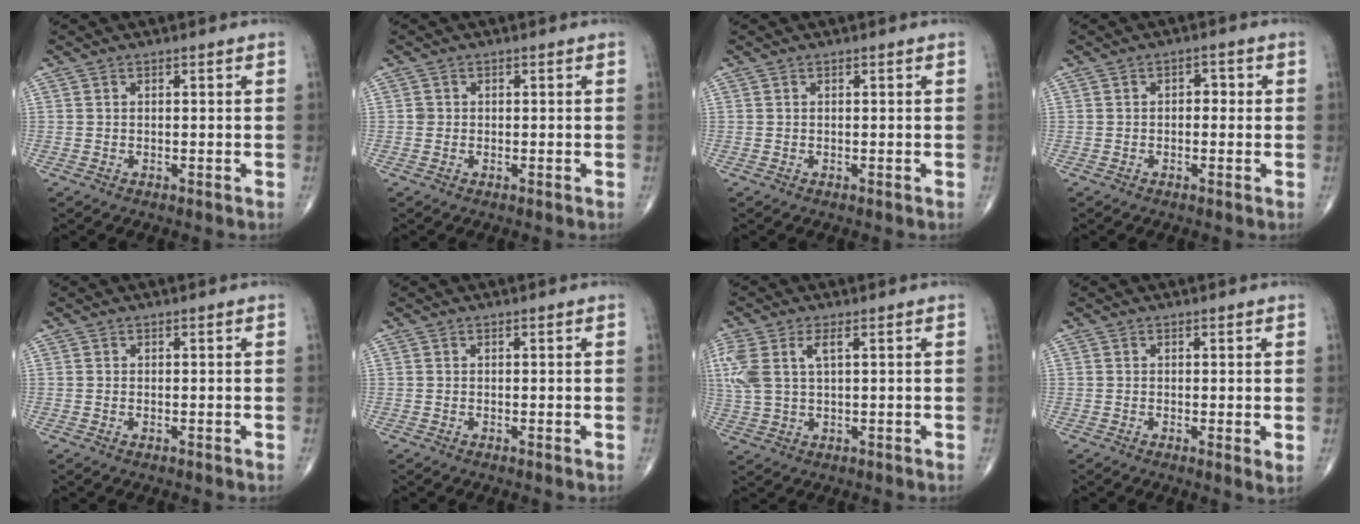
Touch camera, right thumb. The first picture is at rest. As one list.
[{"total": 0.9, "force": [0.0, 0.9, 0.2], "torque": [0.004, 0.003, -0.001]}, {"total": 0.0}, {"total": 2.5, "force": [0.1, 1.6, 1.8], "torque": [-0.011, 0.007, -0.005]}, {"total": 0.0}, {"total": 0.0}, {"total": 8.9, "force": [2.6, 4.3, 7.4], "torque": [-0.193, 0.012, 0.060]}, {"total": 2.0, "force": [0.2, 0.4, 1.9], "torque": [-0.031, -0.008, -0.001]}]